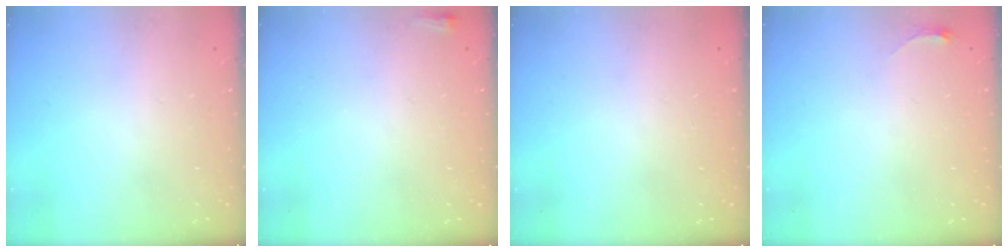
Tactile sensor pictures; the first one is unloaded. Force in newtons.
{"total": 2.9, "press": 2.6, "slide": 1.1}
{"total": 0.0}
{"total": 2.8, "press": 2.8, "slide": 0.4}